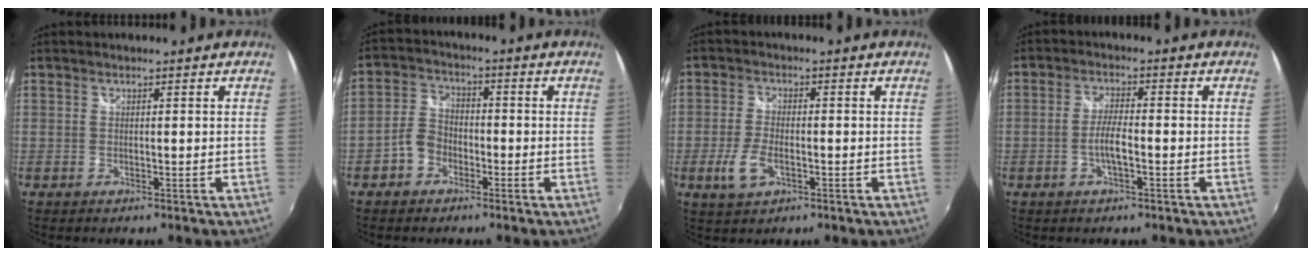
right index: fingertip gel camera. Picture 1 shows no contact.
{"total": 5.5, "force": [-3.6, 3.5, 2.2], "torque": [-0.047, 0.020, -0.075]}
{"total": 5.8, "force": [-2.2, 2.8, 4.6], "torque": [-0.107, -0.004, -0.040]}
{"total": 4.2, "force": [-1.5, 0.8, 3.8], "torque": [-0.079, 0.002, -0.027]}